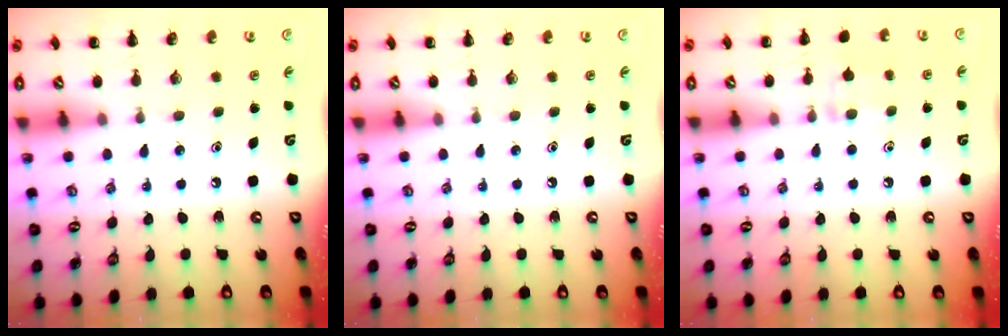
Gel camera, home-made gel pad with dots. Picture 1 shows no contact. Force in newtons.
{"total": 0.0}
{"total": 8.5, "press": 8.2, "slide": 2.3}